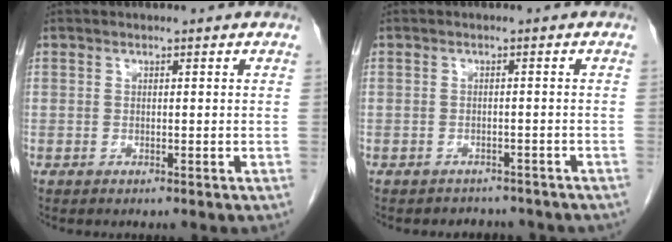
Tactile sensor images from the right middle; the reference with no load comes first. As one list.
[{"total": 5.2, "force": [-4.7, 2.3, 0.6], "torque": [-0.008, 0.005, -0.048]}]